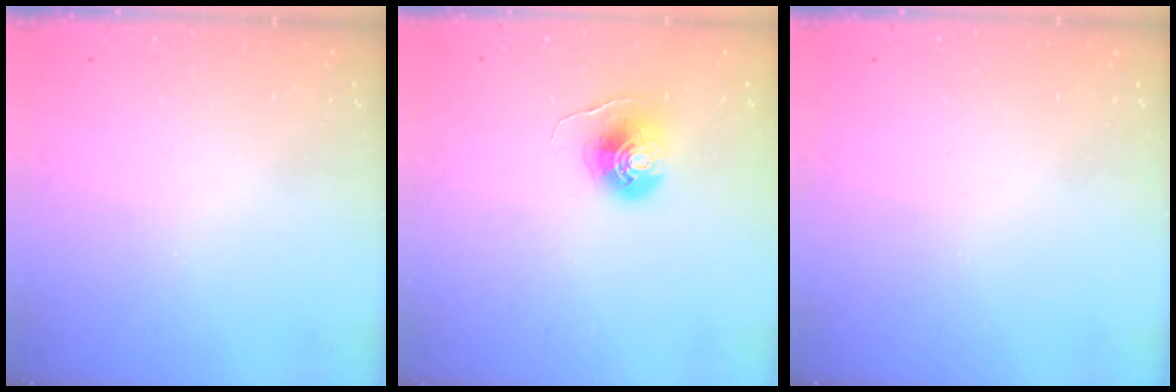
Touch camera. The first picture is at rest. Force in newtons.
{"total": 7.7, "press": 7.7, "slide": 0.4}
{"total": 0.0}